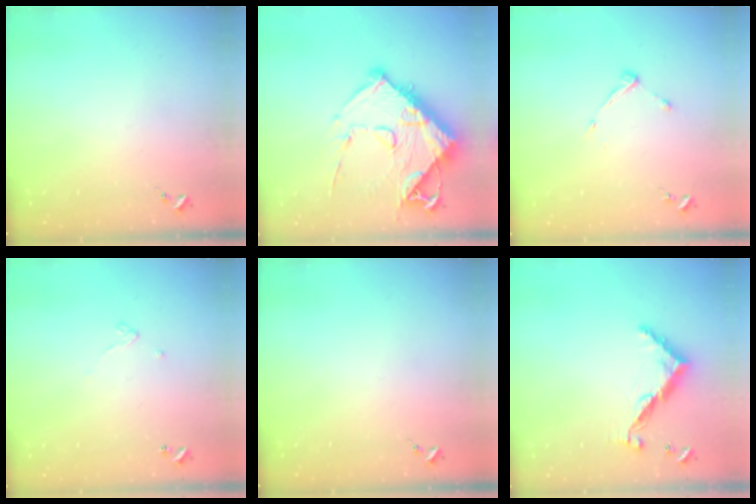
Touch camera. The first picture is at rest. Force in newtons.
{"total": 17.9, "press": 17.8, "slide": 2.0}
{"total": 5.5, "press": 5.5, "slide": 0.7}
{"total": 3.2, "press": 3.2, "slide": 0.1}
{"total": 0.0}
{"total": 9.9, "press": 9.9, "slide": 0.2}